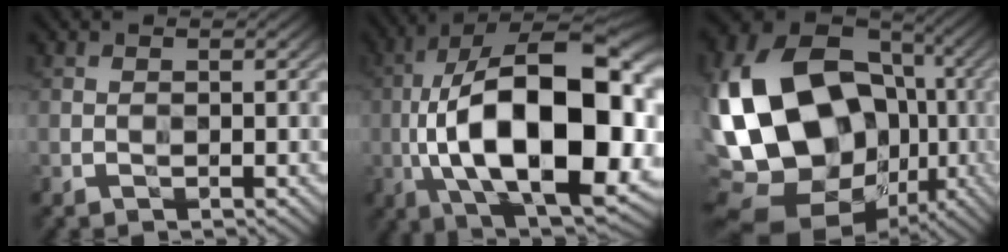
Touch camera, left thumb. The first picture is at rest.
{"total": 21.6, "force": [-1.9, 9.4, 19.3], "torque": [-0.350, 0.007, -0.030]}
{"total": 22.0, "force": [-0.9, 16.3, 14.8], "torque": [-0.355, -0.002, 0.000]}